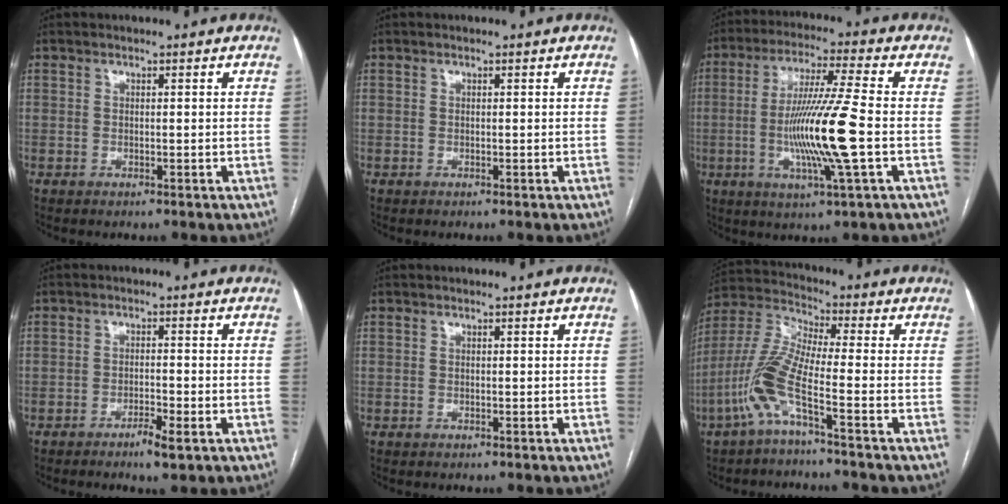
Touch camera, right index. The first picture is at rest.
{"total": 0.0}
{"total": 13.6, "force": [-2.3, -0.8, 13.4], "torque": [-0.261, -0.012, -0.049]}
{"total": 3.4, "force": [-1.9, 0.5, 2.7], "torque": [-0.045, -0.002, -0.031]}
{"total": 0.0}
{"total": 9.8, "force": [-4.6, 0.2, 8.7], "torque": [-0.201, 0.005, -0.104]}